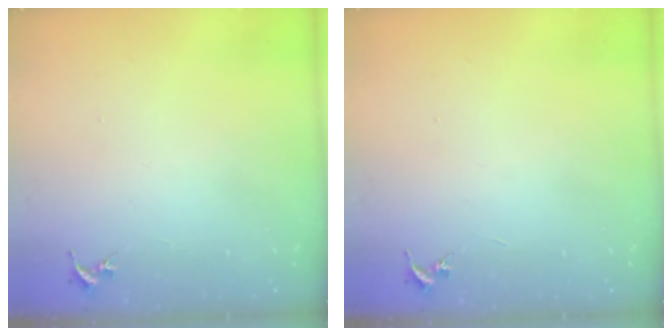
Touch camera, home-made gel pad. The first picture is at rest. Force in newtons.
{"total": 0.0}